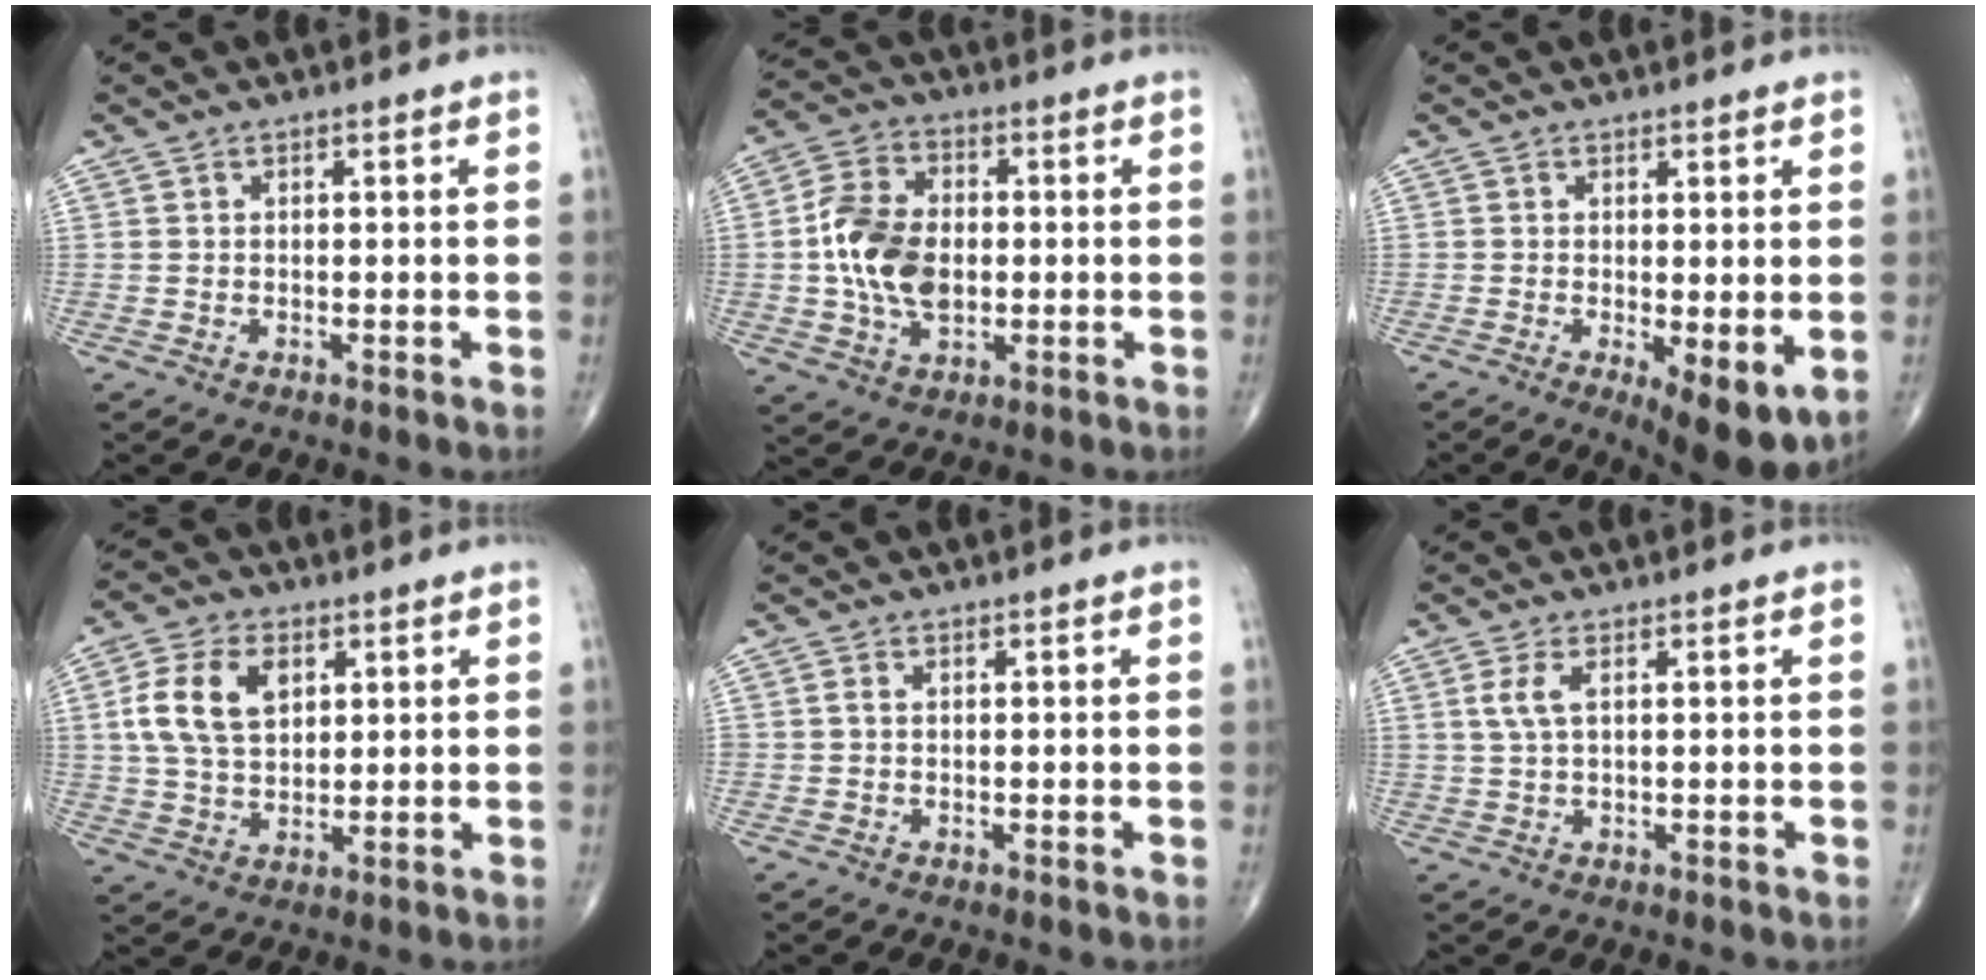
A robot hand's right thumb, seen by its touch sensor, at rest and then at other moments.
{"total": 12.8, "force": [-0.5, 8.3, 9.7], "torque": [-0.172, 0.013, -0.009]}
{"total": 8.3, "force": [-1.8, 2.9, 7.5], "torque": [-0.108, -0.023, -0.022]}
{"total": 10.6, "force": [2.9, 6.8, 7.6], "torque": [-0.140, 0.002, 0.055]}
{"total": 0.7, "force": [0.0, 0.5, 0.5], "torque": [-0.007, 0.001, -0.001]}
{"total": 3.1, "force": [0.9, 1.1, 2.8], "torque": [-0.072, 0.007, 0.023]}